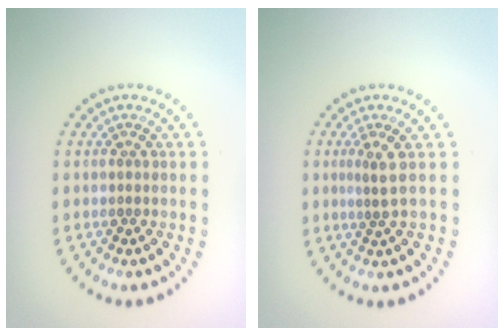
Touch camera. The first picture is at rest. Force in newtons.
{"total": 1.7, "press": 1.1, "slide": 1.3}